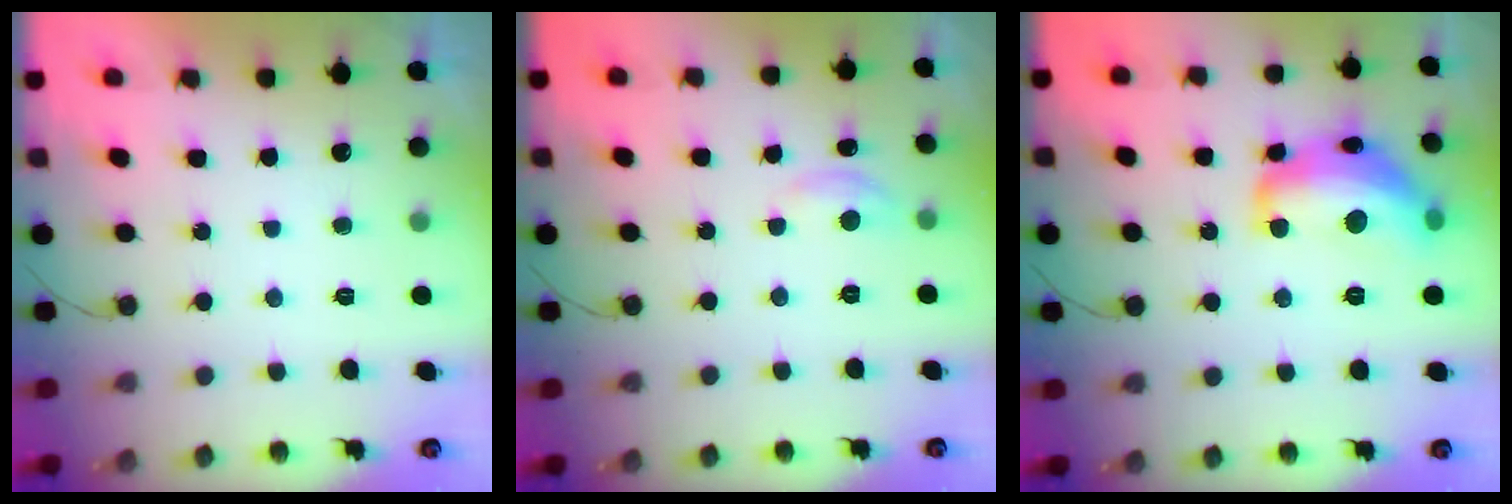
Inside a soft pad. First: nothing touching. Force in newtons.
{"total": 4.1, "press": 4.0, "slide": 0.6}
{"total": 17.9, "press": 17.9, "slide": 1.0}